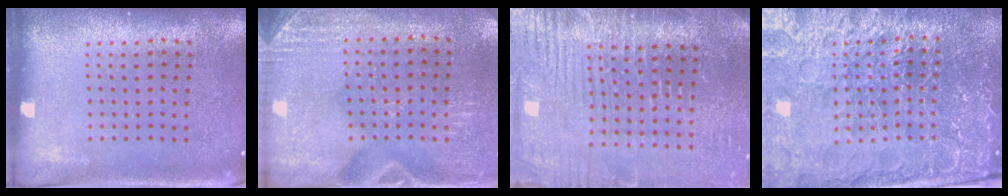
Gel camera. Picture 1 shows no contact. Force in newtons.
{"total": 2.8, "press": 2.5, "slide": 1.3}
{"total": 4.1, "press": 3.8, "slide": 1.4}
{"total": 5.5, "press": 5.1, "slide": 2.1}